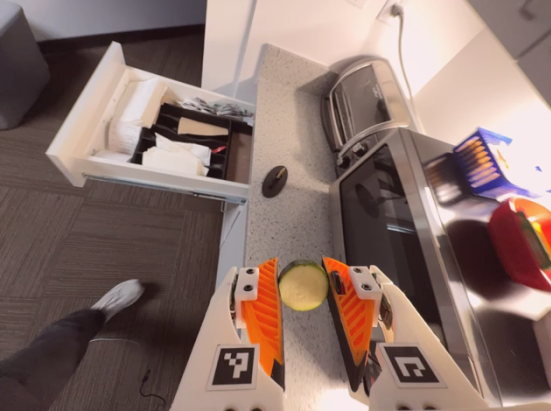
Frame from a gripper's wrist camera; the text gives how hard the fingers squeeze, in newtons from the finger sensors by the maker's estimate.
{"total": 10.5, "left": 10.7, "right": 10.2}